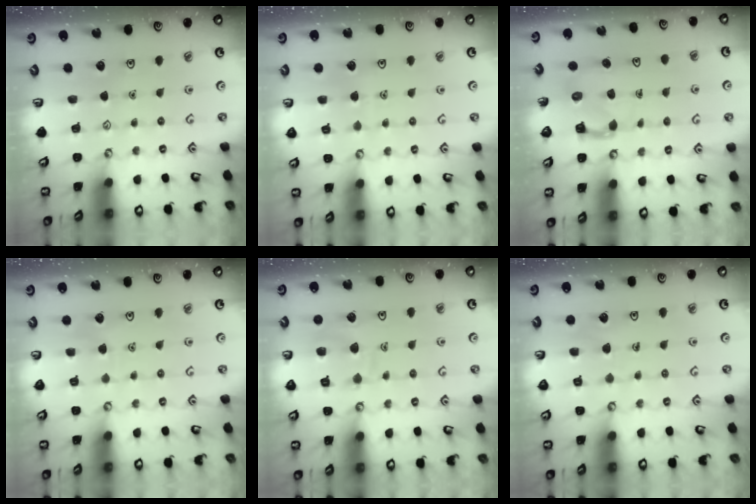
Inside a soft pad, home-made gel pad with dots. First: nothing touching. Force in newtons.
{"total": 2.5, "press": 2.5, "slide": 0.3}
{"total": 4.6, "press": 4.6, "slide": 0.3}
{"total": 2.7, "press": 2.7, "slide": 0.2}
{"total": 9.0, "press": 9.0, "slide": 0.8}
{"total": 5.1, "press": 5.1, "slide": 0.5}